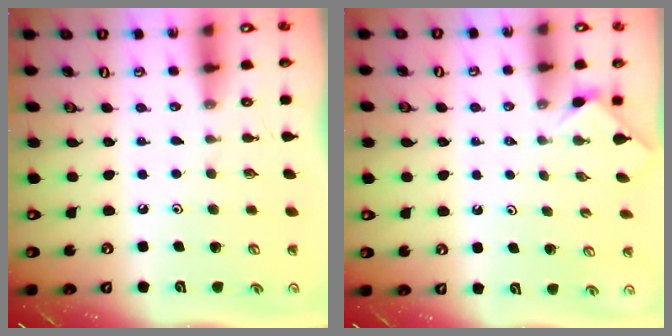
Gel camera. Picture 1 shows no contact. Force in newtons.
{"total": 1.3, "press": 1.2, "slide": 0.4}